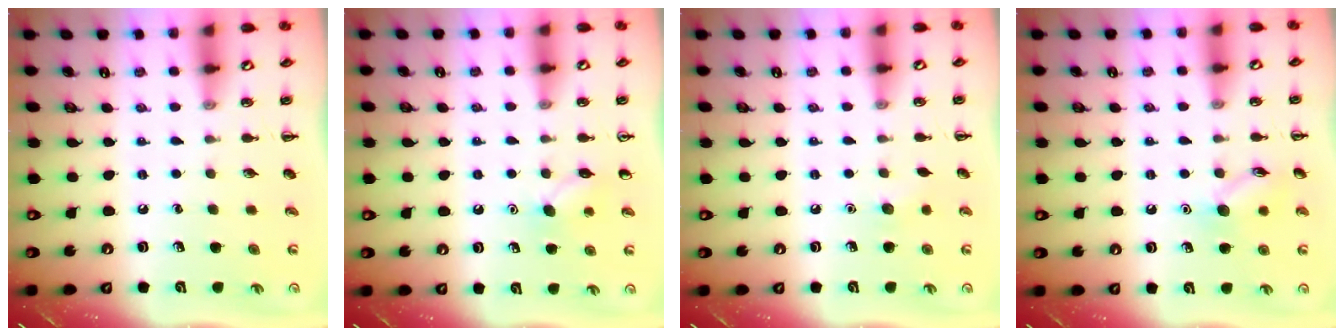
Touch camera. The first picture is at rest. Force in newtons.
{"total": 6.6, "press": 6.4, "slide": 1.7}
{"total": 4.6, "press": 4.4, "slide": 1.3}
{"total": 8.9, "press": 8.9, "slide": 0.5}